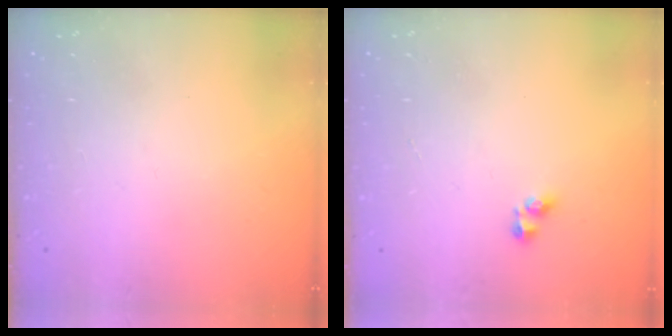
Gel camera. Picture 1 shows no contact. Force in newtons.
{"total": 2.5, "press": 2.5, "slide": 0.1}